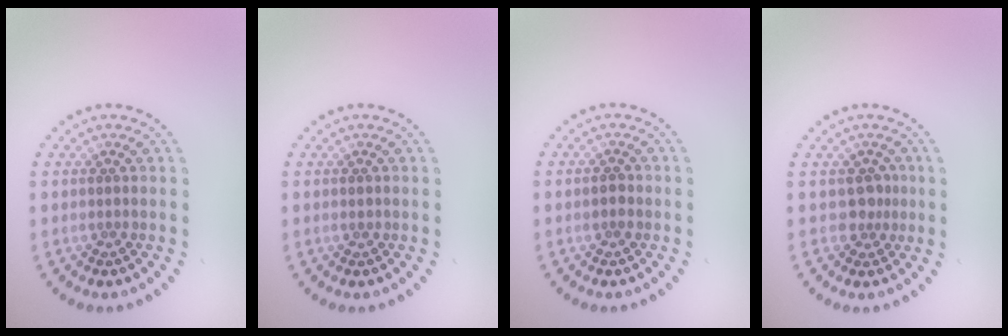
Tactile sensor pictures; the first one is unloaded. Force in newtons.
{"total": 0.5, "press": 0.5, "slide": 0.1}
{"total": 1.2, "press": 1.2, "slide": 0.1}
{"total": 1.8, "press": 1.4, "slide": 1.1}